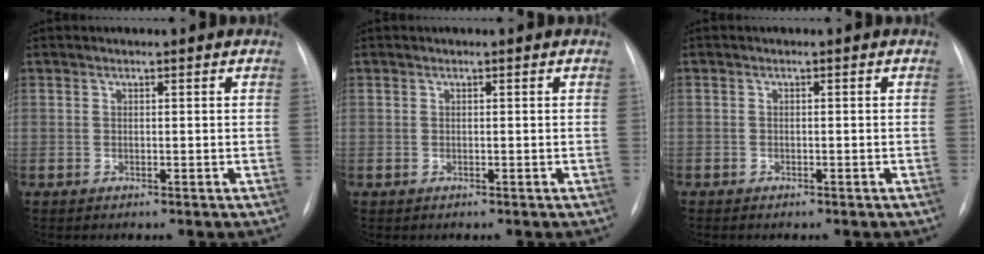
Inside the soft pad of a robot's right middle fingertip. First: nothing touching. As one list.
[{"total": 0.0}, {"total": 1.0, "force": [-0.8, 0.5, 0.4], "torque": [-0.010, 0.001, -0.011]}]